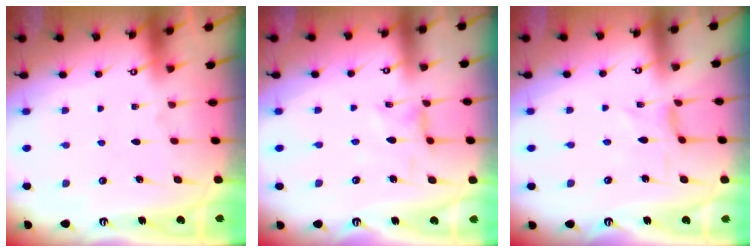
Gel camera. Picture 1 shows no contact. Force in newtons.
{"total": 0.9, "press": 0.9, "slide": 0.3}
{"total": 0.0}